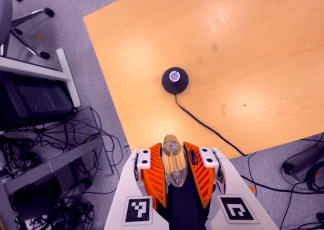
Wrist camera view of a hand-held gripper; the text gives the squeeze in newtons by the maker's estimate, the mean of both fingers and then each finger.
{"total": 20.2, "left": 21.6, "right": 18.7}